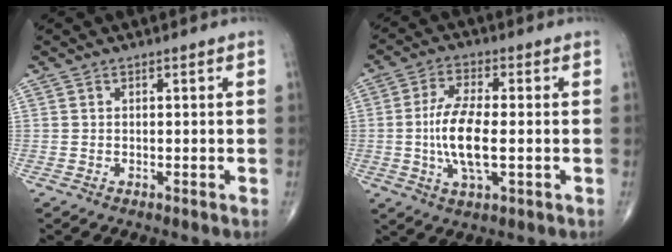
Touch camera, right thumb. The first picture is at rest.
{"total": 10.5, "force": [-1.0, 3.9, 9.8], "torque": [-0.201, 0.000, -0.019]}